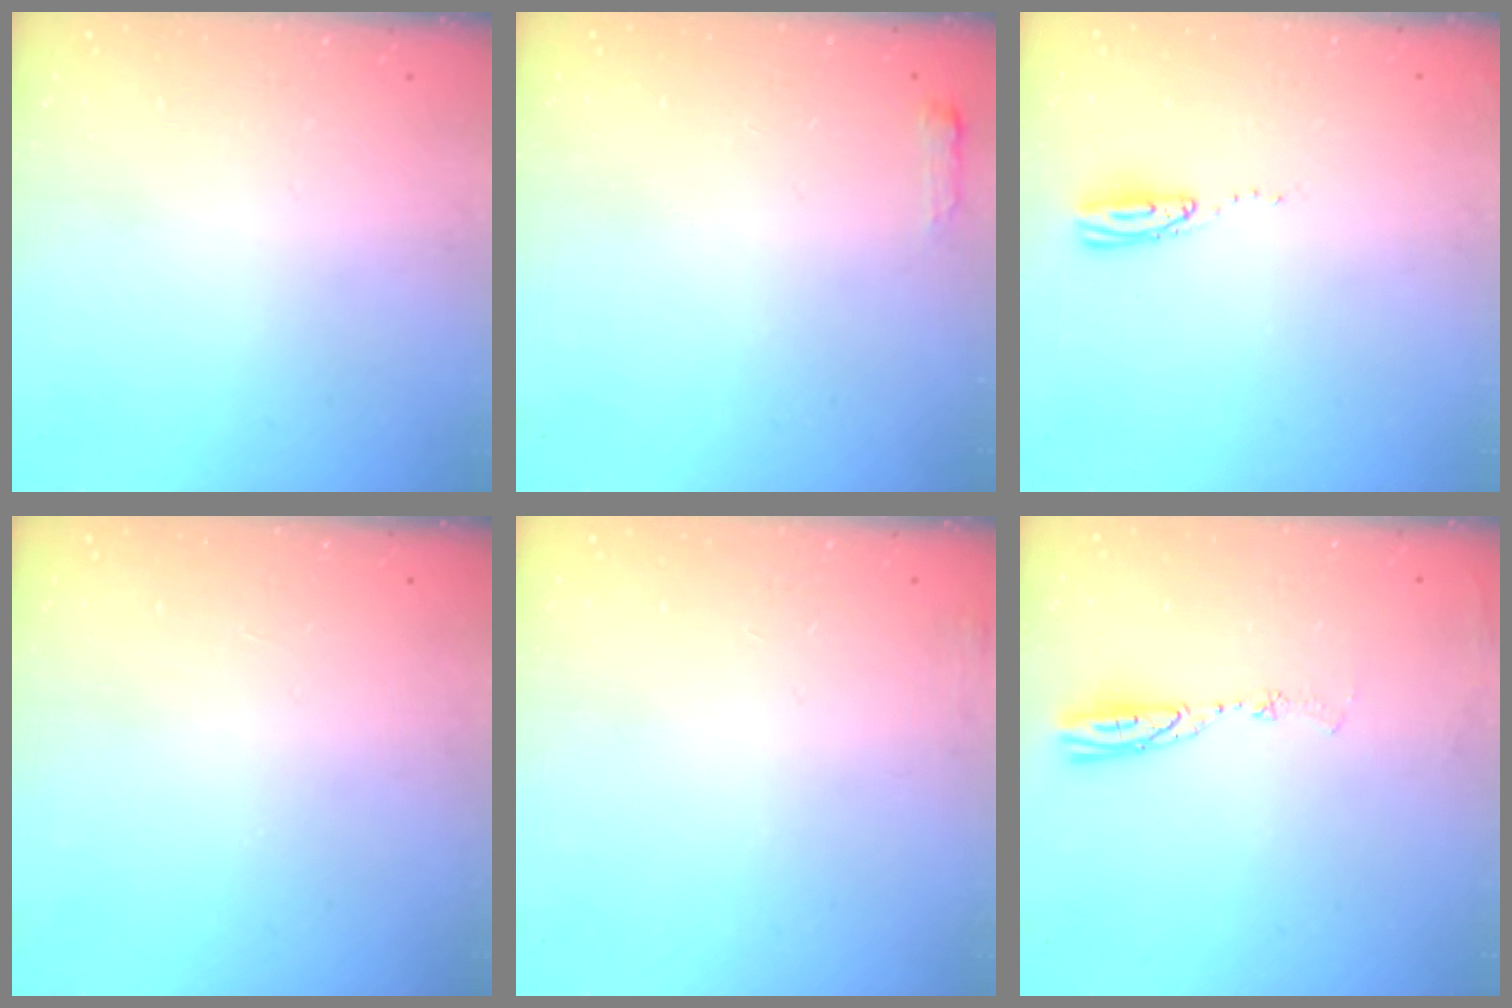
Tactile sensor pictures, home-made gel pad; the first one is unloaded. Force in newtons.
{"total": 2.7, "press": 2.6, "slide": 0.5}
{"total": 5.0, "press": 5.0, "slide": 0.5}
{"total": 0.0}
{"total": 3.9, "press": 3.6, "slide": 1.5}
{"total": 5.0, "press": 5.0, "slide": 0.6}